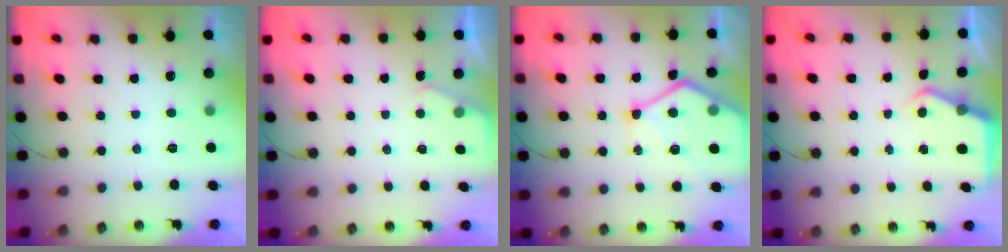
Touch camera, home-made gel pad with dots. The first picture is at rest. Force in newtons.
{"total": 3.0, "press": 2.9, "slide": 0.5}
{"total": 14.7, "press": 14.7, "slide": 1.3}
{"total": 5.1, "press": 5.1, "slide": 0.7}